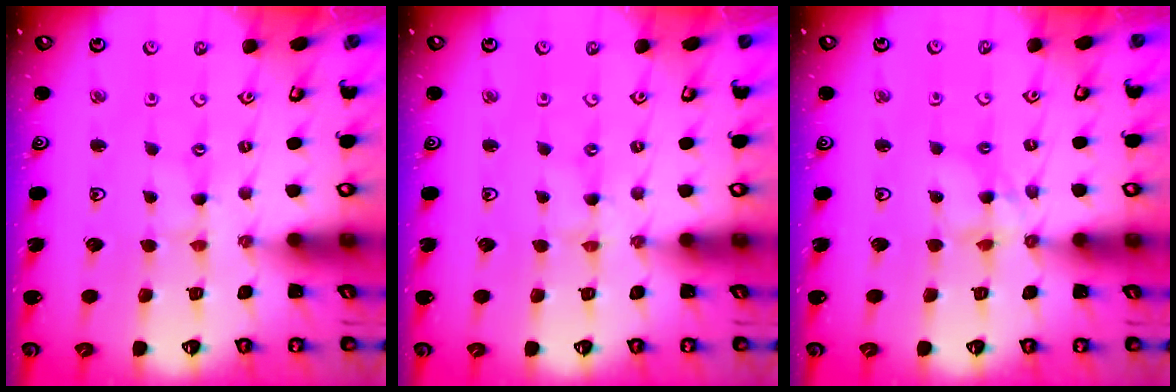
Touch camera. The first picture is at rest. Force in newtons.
{"total": 0.0}
{"total": 6.0, "press": 6.0, "slide": 0.5}